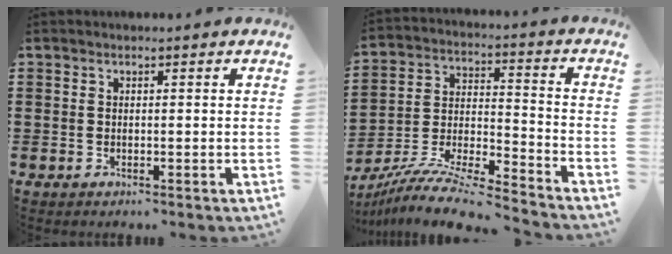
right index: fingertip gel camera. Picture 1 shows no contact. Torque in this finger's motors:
{"motor_torque": [1.13, 1.01, 0.54, 0.16]}